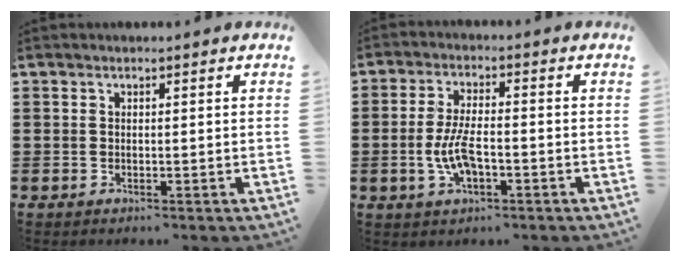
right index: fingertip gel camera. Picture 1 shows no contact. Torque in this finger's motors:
{"motor_torque": [2.11, 0.03, 0.19, 0.13]}